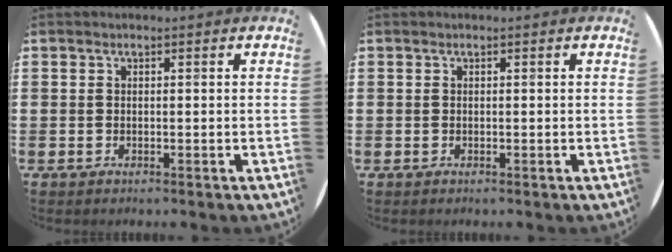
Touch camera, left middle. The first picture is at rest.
{"total": 0.0}